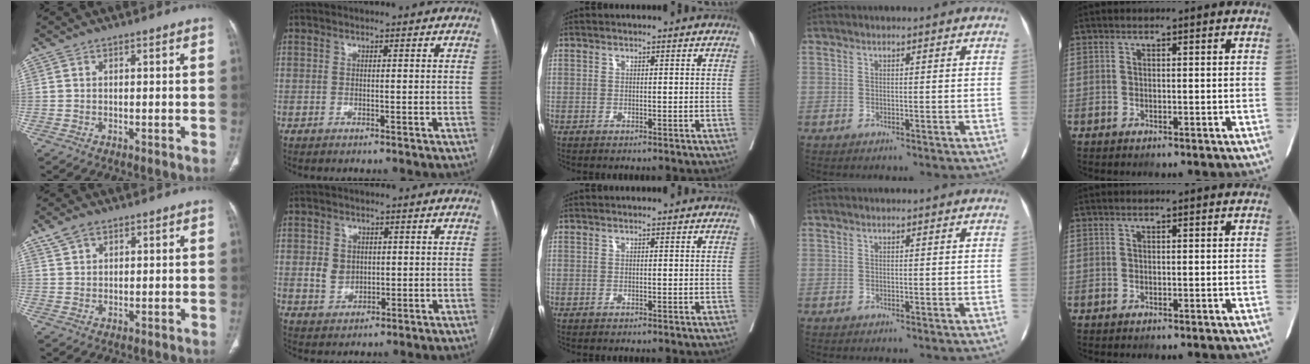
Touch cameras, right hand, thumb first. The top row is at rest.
{"thumb": {"total": 3.4, "force": [2.3, 1.9, 1.7], "torque": [-0.032, 0.002, 0.051]}, "index": {"total": 4.3, "force": [0.4, 3.7, 2.0], "torque": [-0.036, 0.009, 0.017]}}